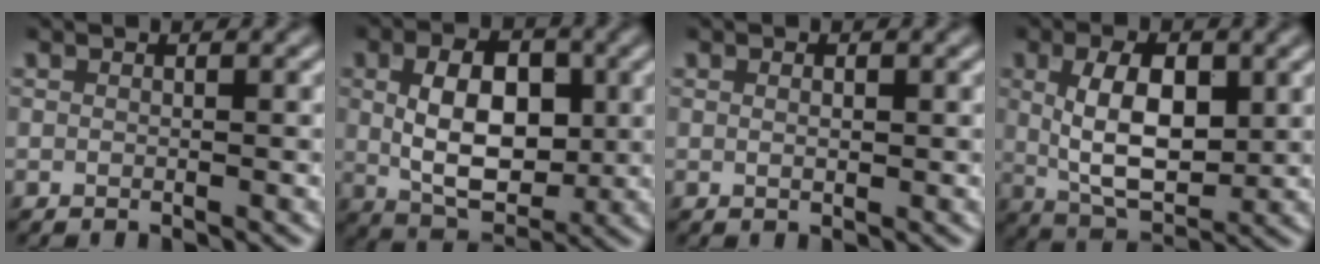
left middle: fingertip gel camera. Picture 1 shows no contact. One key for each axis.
{"total": 7.6, "fx": 0.7, "fy": 4.7, "fz": 5.9, "tx": -0.102, "ty": -0.001, "tz": 0.013}
{"total": 0.8, "fx": 0.2, "fy": 0.4, "fz": 0.6, "tx": -0.010, "ty": 0.000, "tz": 0.004}
{"total": 6.9, "fx": 1.1, "fy": 3.5, "fz": 5.9, "tx": -0.108, "ty": -0.001, "tz": 0.024}